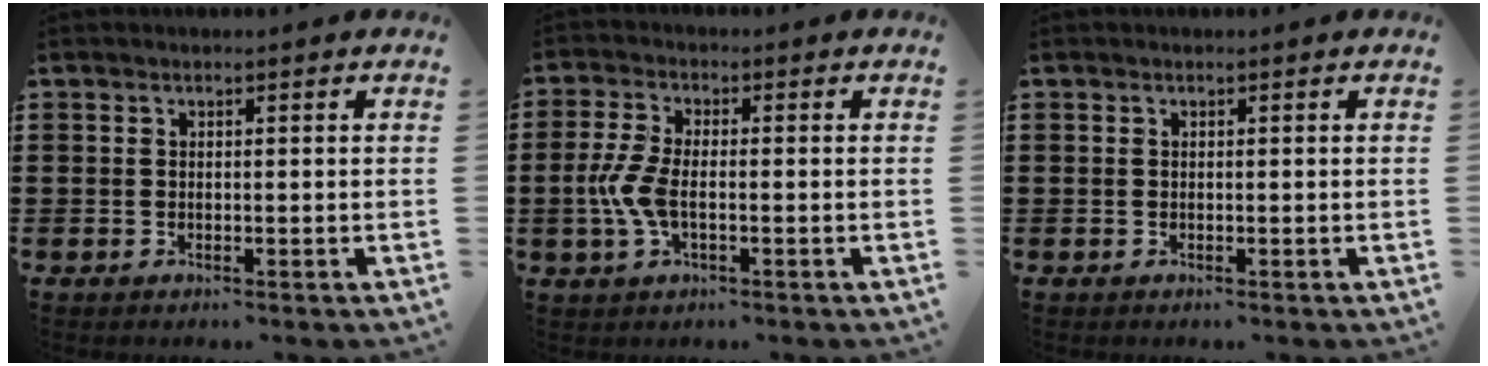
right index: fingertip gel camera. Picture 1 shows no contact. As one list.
[{"total": 5.4, "force": [-0.9, 2.5, 4.7], "torque": [-0.125, -0.009, -0.026]}, {"total": 0.0}]